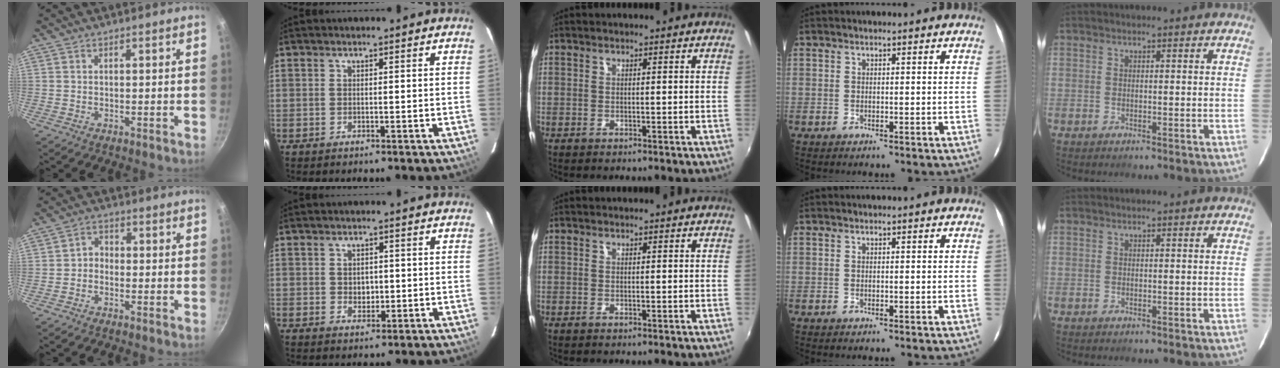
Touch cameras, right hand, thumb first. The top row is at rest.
{"thumb": {"total": 2.6, "force": [-1.0, 2.0, 1.2], "torque": [-0.010, 0.017, -0.026]}, "index": {"total": 2.7, "force": [-0.1, 2.4, 1.4], "torque": [-0.019, 0.001, 0.002]}}